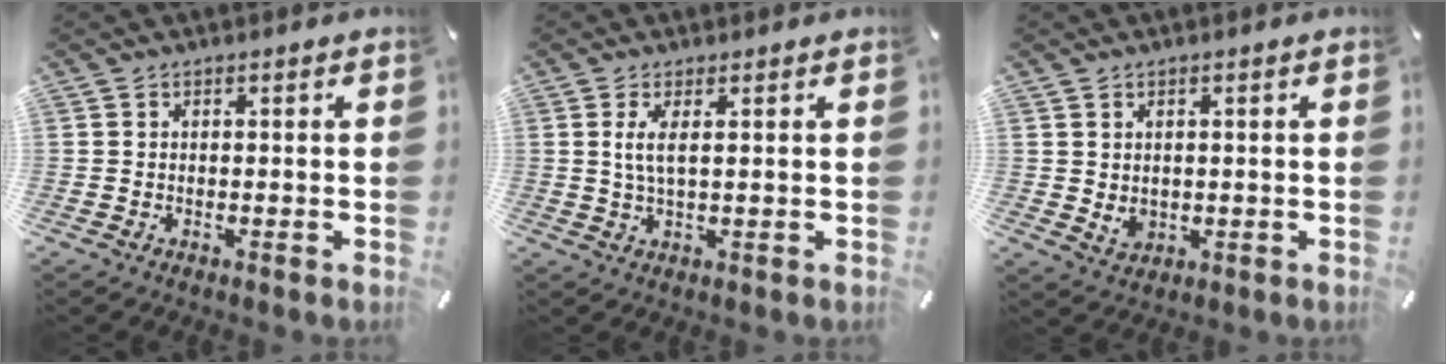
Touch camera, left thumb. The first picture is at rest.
{"total": 4.0, "force": [1.2, 0.9, 3.8], "torque": [-0.084, -0.005, 0.017]}
{"total": 3.0, "force": [0.8, 2.6, 1.2], "torque": [-0.007, -0.004, 0.014]}